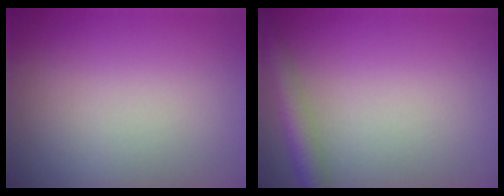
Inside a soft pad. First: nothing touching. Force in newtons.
{"total": 3.0, "press": 3.0, "slide": 0.1}